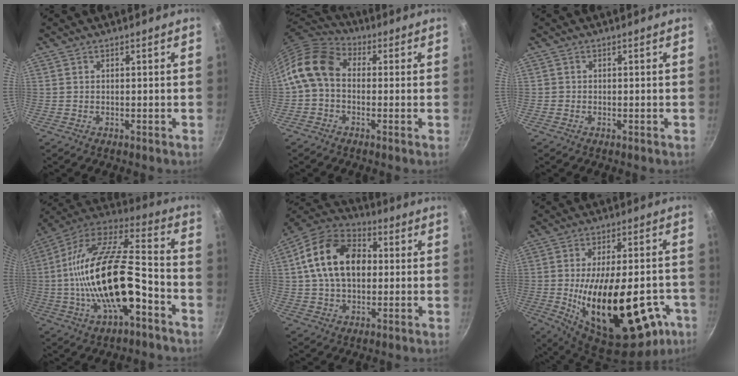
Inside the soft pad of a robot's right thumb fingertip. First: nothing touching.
{"total": 10.8, "force": [-0.1, 8.1, 7.2], "torque": [-0.124, 0.034, -0.023]}
{"total": 0.6, "force": [-0.2, 0.5, 0.1], "torque": [0.000, 0.001, -0.005]}
{"total": 25.6, "force": [-6.1, 10.8, 22.4], "torque": [-0.405, 0.041, -0.115]}
{"total": 17.4, "force": [2.5, 11.8, 12.5], "torque": [-0.191, 0.024, 0.027]}
{"total": 28.6, "force": [-7.8, 13.3, 24.1], "torque": [-0.349, 0.006, -0.094]}